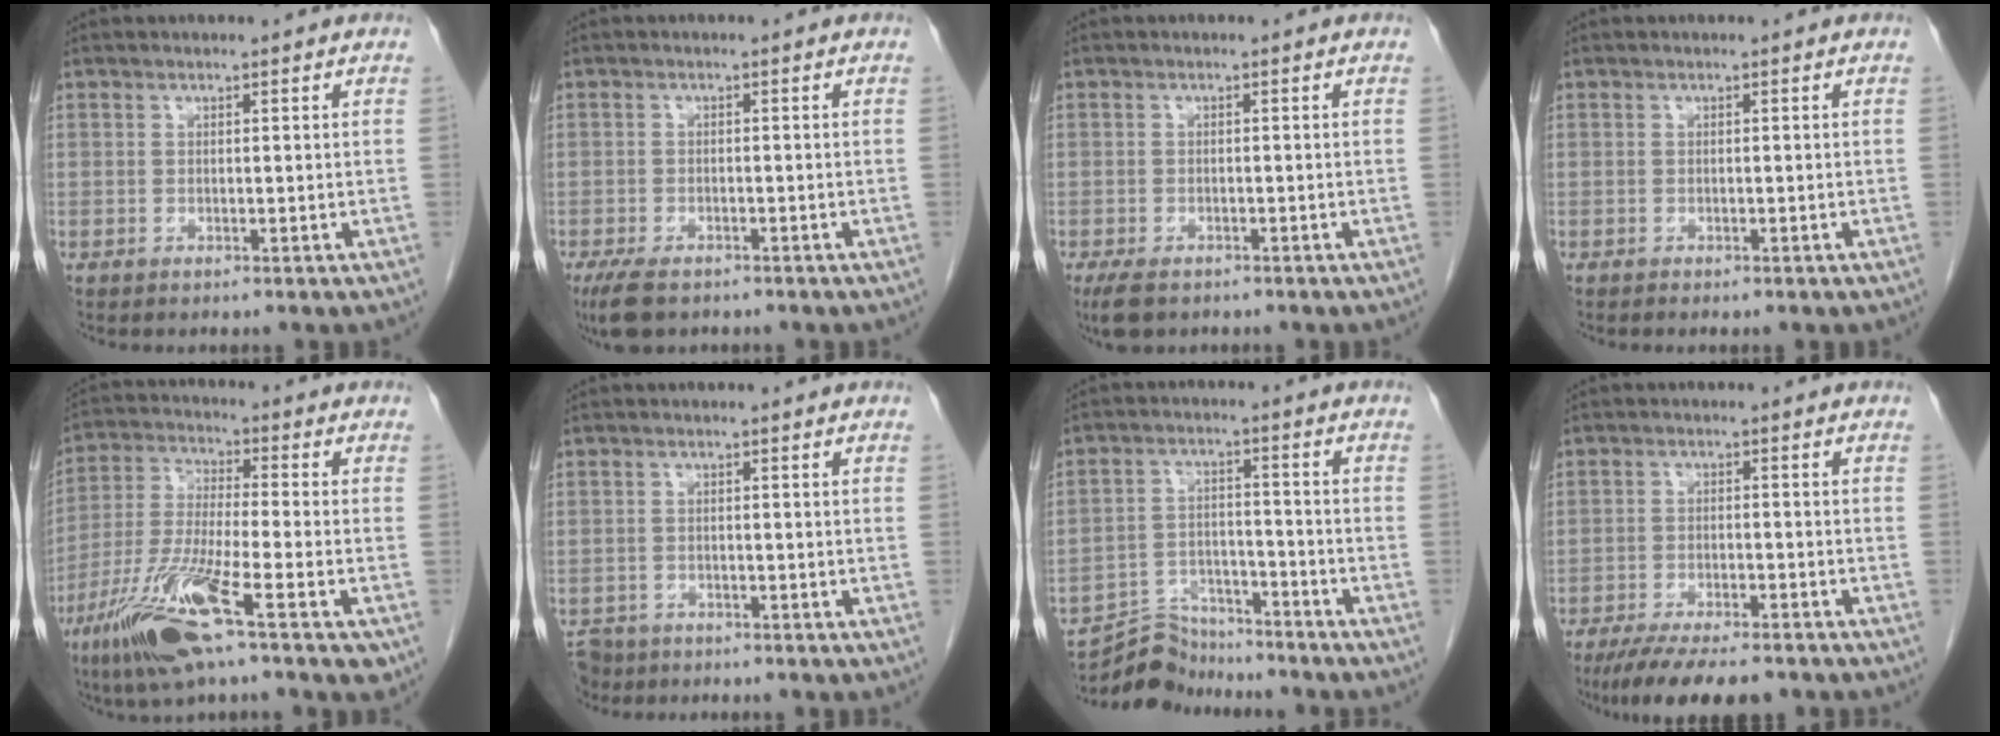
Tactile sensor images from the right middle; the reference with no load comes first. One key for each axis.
{"total": 5.1, "fx": -3.8, "fy": 2.1, "fz": 2.8, "tx": -0.055, "ty": -0.010, "tz": -0.063}
{"total": 3.9, "fx": -2.8, "fy": 1.8, "fz": 2.0, "tx": -0.042, "ty": -0.008, "tz": -0.044}
{"total": 1.3, "fx": -1.0, "fy": 0.5, "fz": 0.7, "tx": -0.015, "ty": -0.002, "tz": -0.007}
{"total": 15.4, "fx": -8.0, "fy": 1.5, "fz": 13.1, "tx": -0.265, "ty": -0.032, "tz": -0.148}
{"total": 4.7, "fx": -3.8, "fy": 2.7, "fz": 0.6, "tx": -0.012, "ty": -0.003, "tz": -0.065}
{"total": 8.0, "fx": -7.8, "fy": 1.8, "fz": -0.4, "tx": 0.006, "ty": 0.012, "tz": -0.140}
{"total": 10.9, "fx": -8.9, "fy": 2.4, "fz": 5.9, "tx": -0.091, "ty": -0.017, "tz": -0.137}